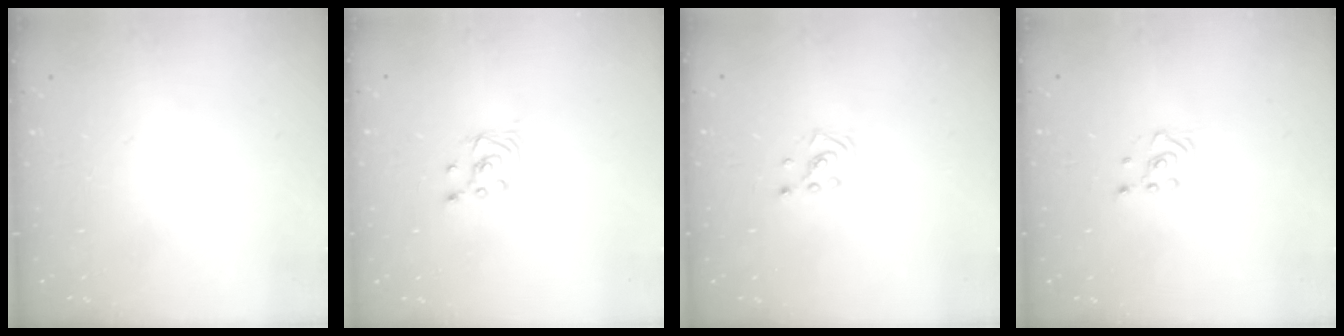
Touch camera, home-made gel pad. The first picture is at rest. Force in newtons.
{"total": 2.5, "press": 2.5, "slide": 0.2}
{"total": 1.4, "press": 1.4, "slide": 0.1}
{"total": 1.6, "press": 1.5, "slide": 0.2}